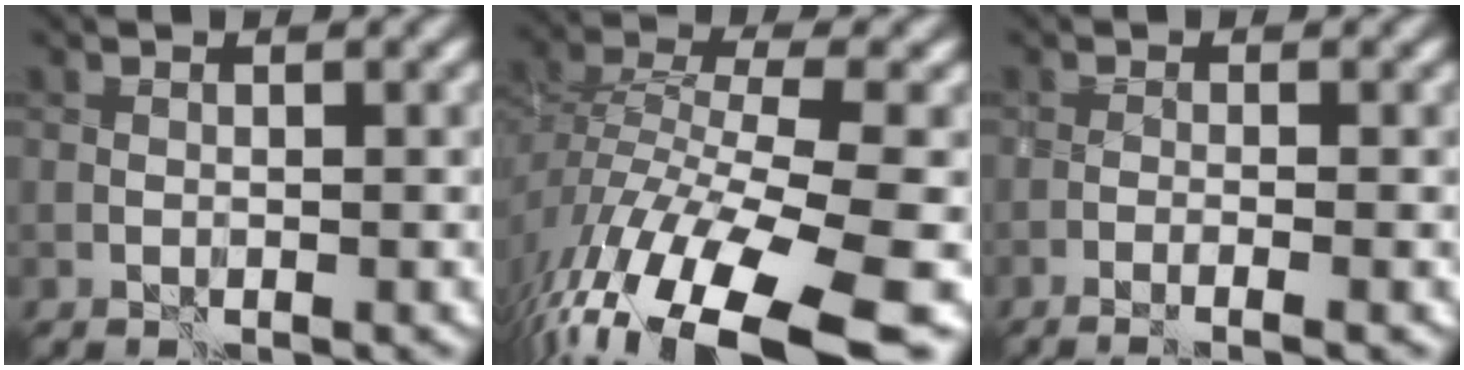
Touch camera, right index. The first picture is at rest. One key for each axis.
{"total": 14.9, "fx": -10.0, "fy": 4.7, "fz": 10.0, "tx": -0.217, "ty": -0.020, "tz": -0.157}
{"total": 2.6, "fx": -1.5, "fy": 0.6, "fz": 2.1, "tx": -0.029, "ty": 0.005, "tz": -0.034}